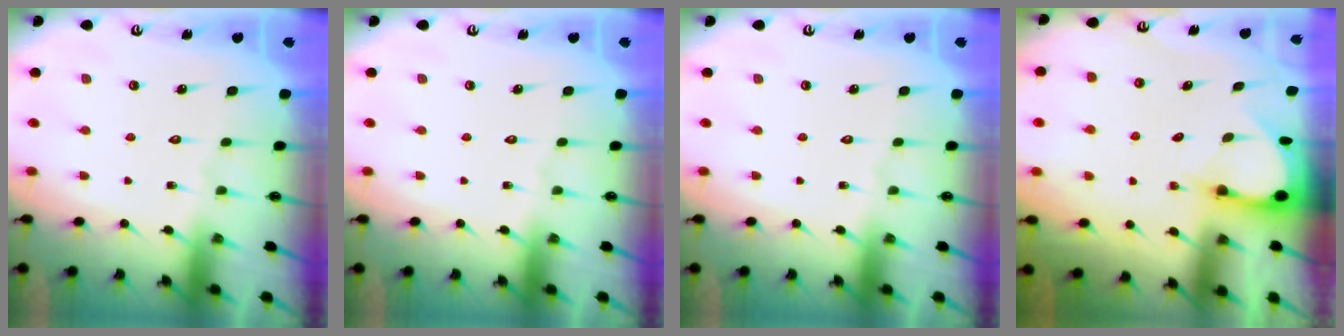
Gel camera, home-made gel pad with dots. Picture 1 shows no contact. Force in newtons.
{"total": 0.0}
{"total": 0.0}
{"total": 2.8, "press": 2.8, "slide": 0.2}